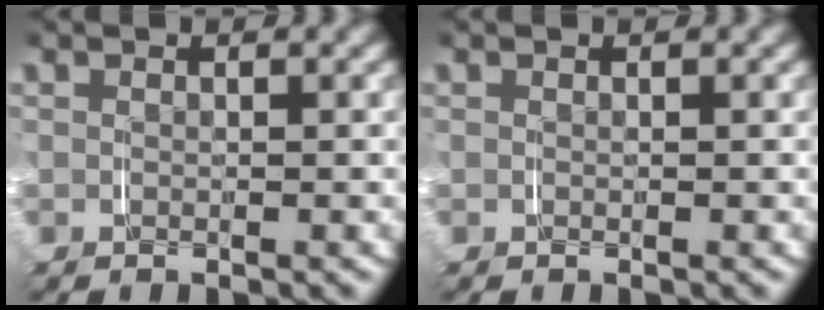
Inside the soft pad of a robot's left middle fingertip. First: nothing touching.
{"total": 0.0}